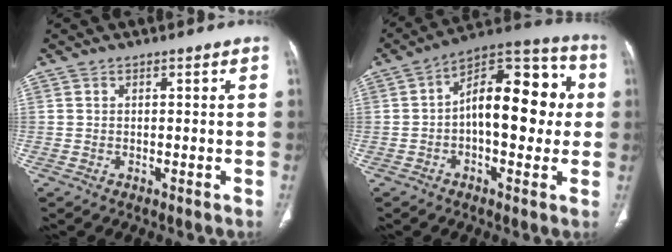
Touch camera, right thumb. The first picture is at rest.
{"total": 18.5, "force": [0.6, 9.5, 15.8], "torque": [-0.201, 0.043, 0.002]}